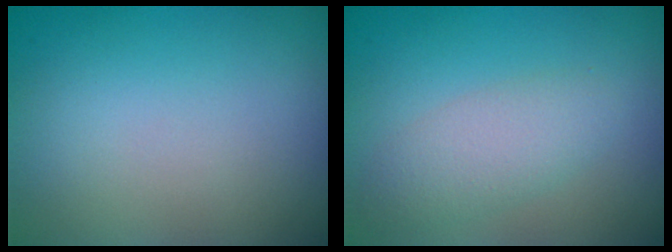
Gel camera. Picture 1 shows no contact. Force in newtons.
{"total": 3.0, "press": 3.0, "slide": 0.2}